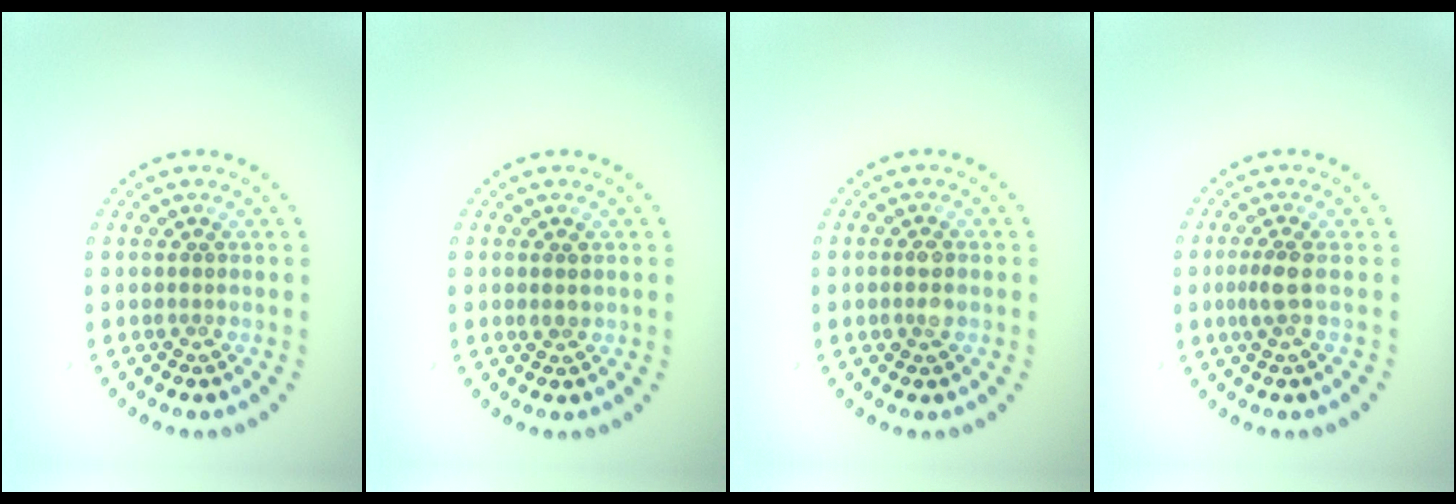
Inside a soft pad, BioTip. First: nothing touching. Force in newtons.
{"total": 1.1, "press": 1.1, "slide": 0.3}
{"total": 1.7, "press": 1.7, "slide": 0.1}
{"total": 1.8, "press": 1.4, "slide": 1.1}